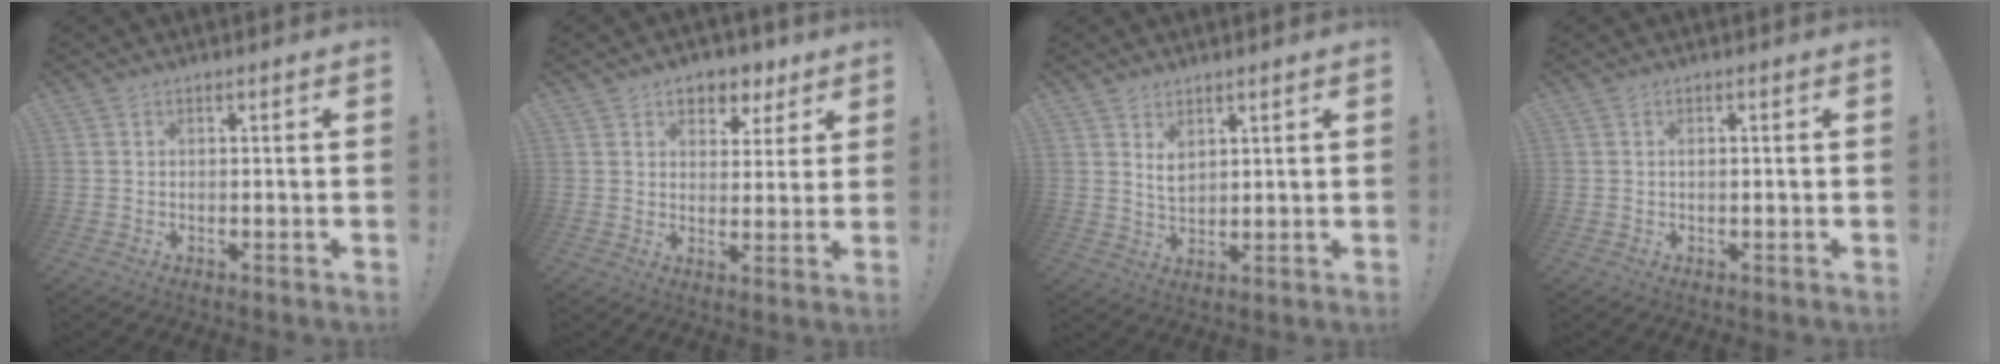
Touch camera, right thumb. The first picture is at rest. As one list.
[{"total": 6.4, "force": [4.0, 4.8, 1.6], "torque": [-0.006, -0.030, 0.073]}, {"total": 4.3, "force": [2.7, 2.5, 2.3], "torque": [-0.030, -0.017, 0.048]}, {"total": 0.7, "force": [-0.2, 0.2, 0.6], "torque": [-0.019, 0.005, -0.002]}]